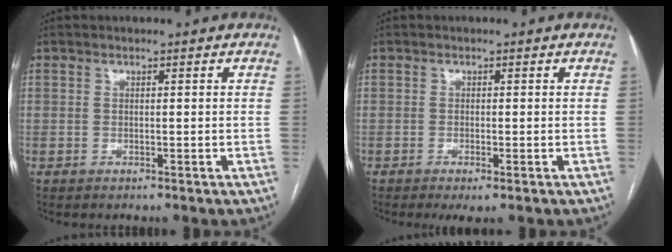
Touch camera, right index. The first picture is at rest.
{"total": 2.3, "force": [-1.3, 0.2, 1.9], "torque": [-0.027, -0.005, -0.018]}